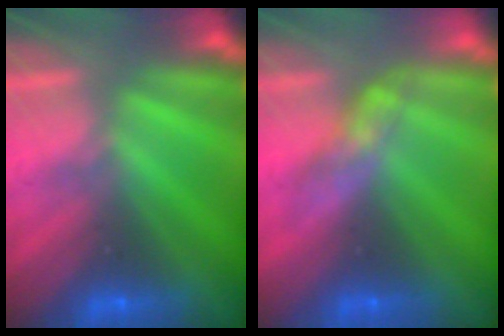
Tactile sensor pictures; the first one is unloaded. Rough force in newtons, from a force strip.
{"total": 2.7}